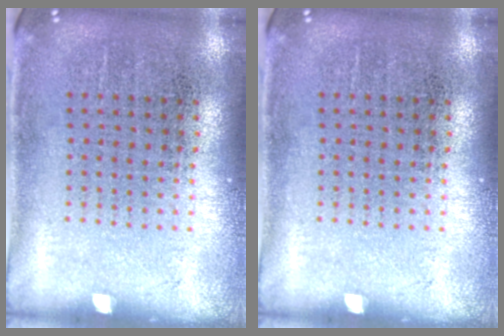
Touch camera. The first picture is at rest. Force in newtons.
{"total": 0.0}